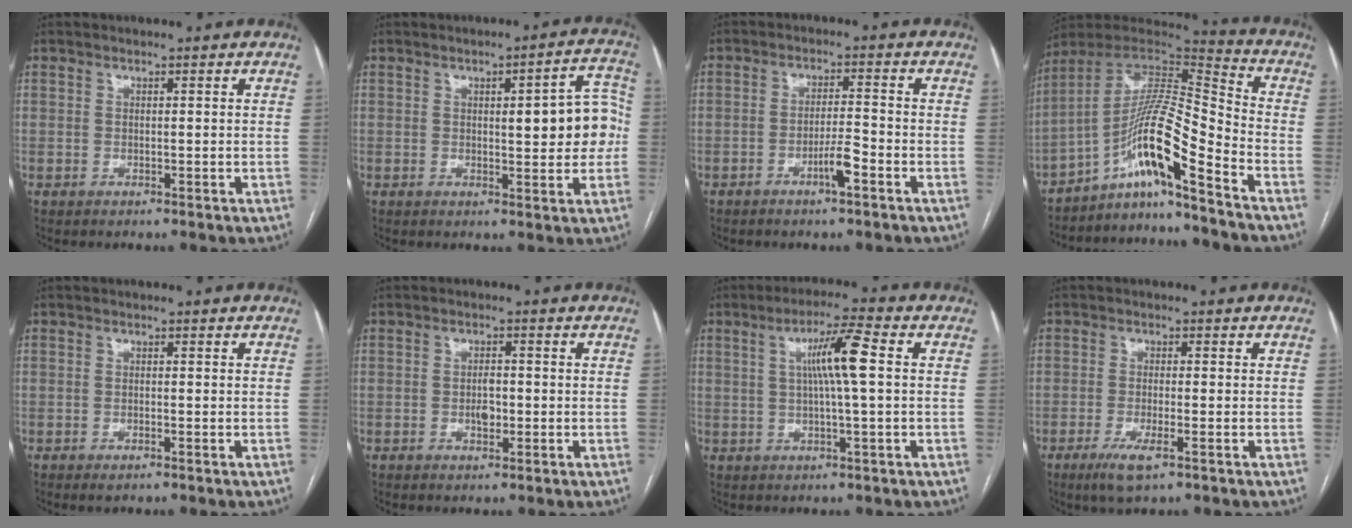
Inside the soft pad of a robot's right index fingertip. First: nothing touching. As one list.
[{"total": 8.9, "force": [0.4, 2.3, 8.6], "torque": [-0.100, 0.023, 0.005]}, {"total": 4.1, "force": [-2.2, 0.2, 3.4], "torque": [-0.059, -0.001, -0.040]}, {"total": 13.8, "force": [-8.6, -0.3, 10.8], "torque": [-0.202, 0.015, -0.155]}, {"total": 0.9, "force": [-0.5, 0.2, 0.7], "torque": [-0.011, -0.004, -0.008]}, {"total": 2.4, "force": [-0.5, 1.2, 2.1], "torque": [-0.034, 0.002, -0.005]}, {"total": 7.5, "force": [1.3, -0.2, 7.4], "torque": [-0.131, 0.010, 0.020]}, {"total": 4.5, "force": [-2.5, 0.6, 3.7], "torque": [-0.075, -0.012, -0.045]}]